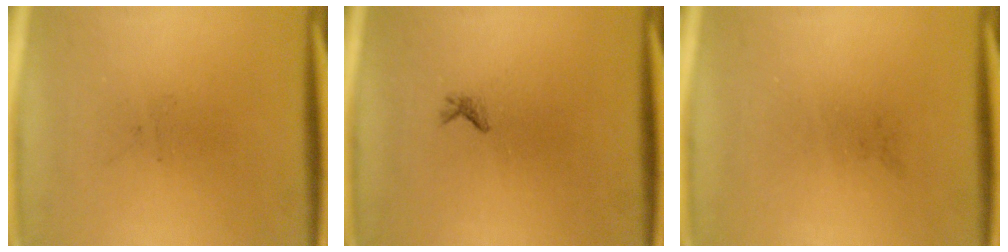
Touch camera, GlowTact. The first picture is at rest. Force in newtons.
{"total": 0.6}
{"total": 0.0}